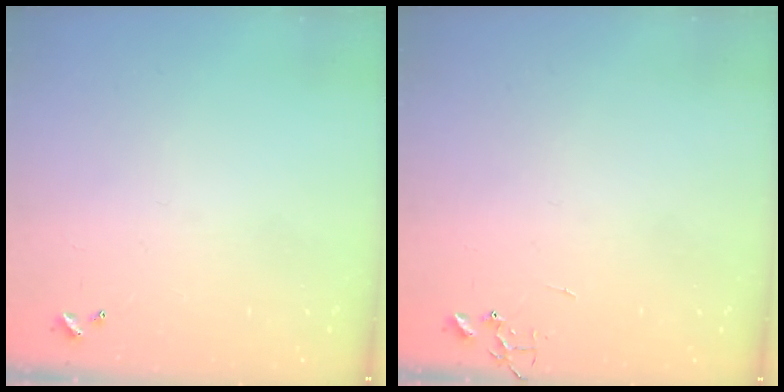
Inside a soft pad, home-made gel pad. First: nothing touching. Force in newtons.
{"total": 0.0}